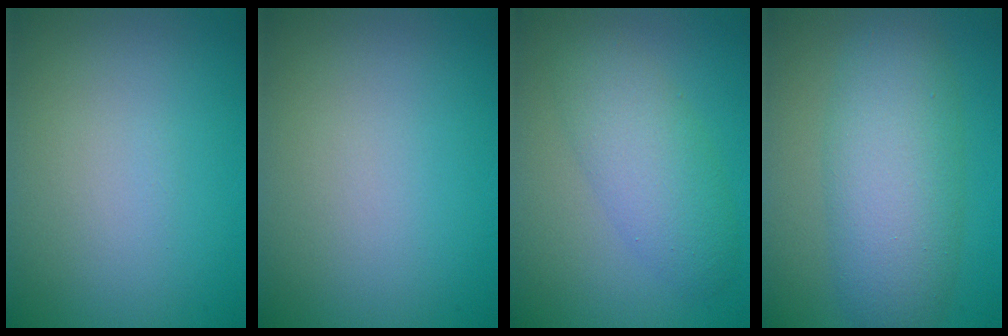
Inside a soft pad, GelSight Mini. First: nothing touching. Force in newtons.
{"total": 0.0}
{"total": 3.2, "press": 3.2, "slide": 0.2}
{"total": 7.2, "press": 7.2, "slide": 0.2}